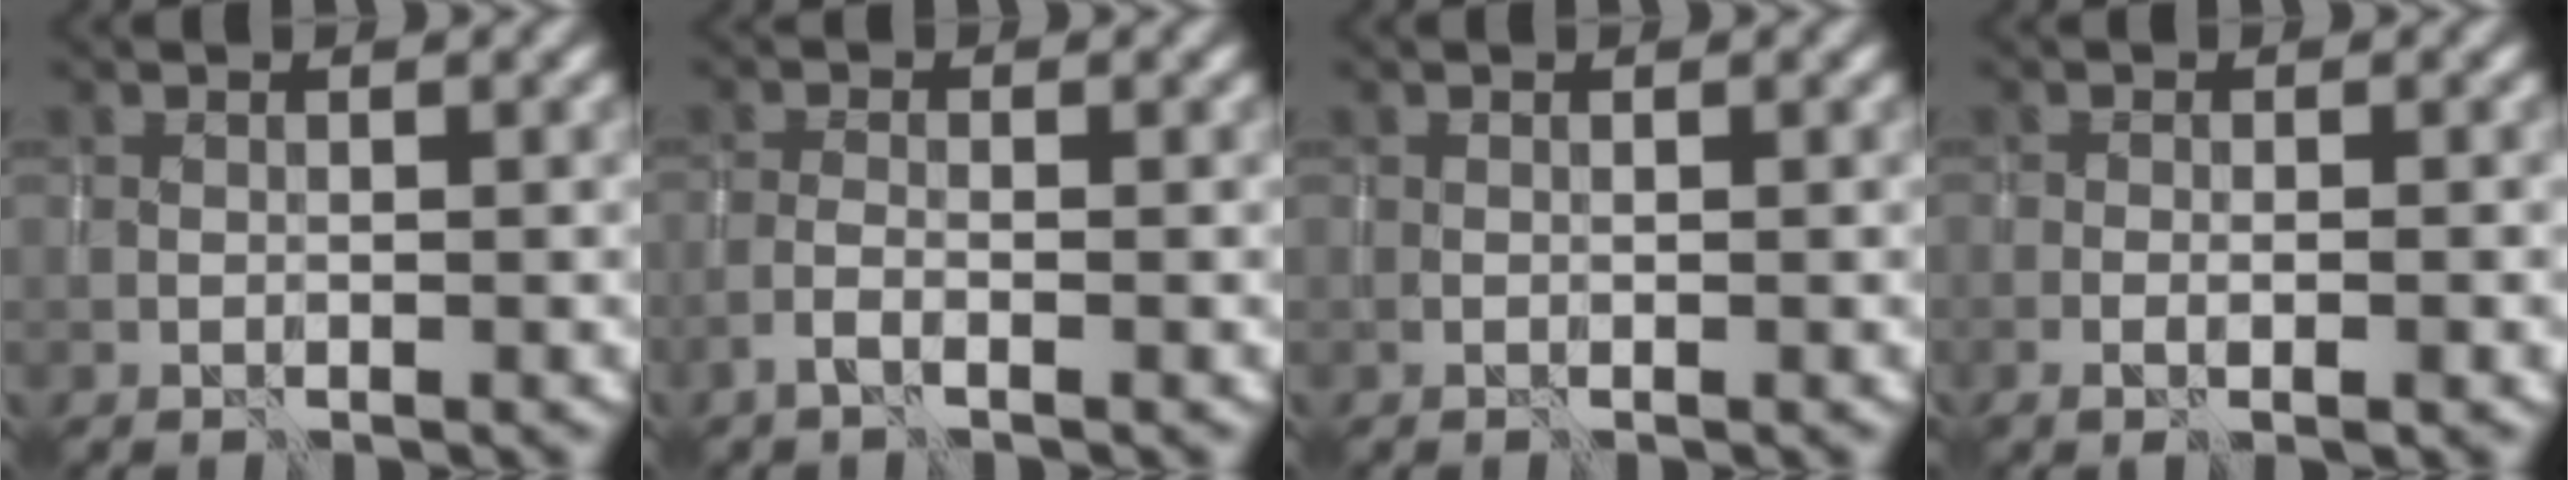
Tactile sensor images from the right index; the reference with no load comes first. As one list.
[{"total": 0.9, "force": [-0.8, 0.1, 0.4], "torque": [-0.009, 0.006, -0.022]}, {"total": 0.0}, {"total": 1.0, "force": [-0.4, 0.1, 0.9], "torque": [-0.011, 0.006, -0.011]}]